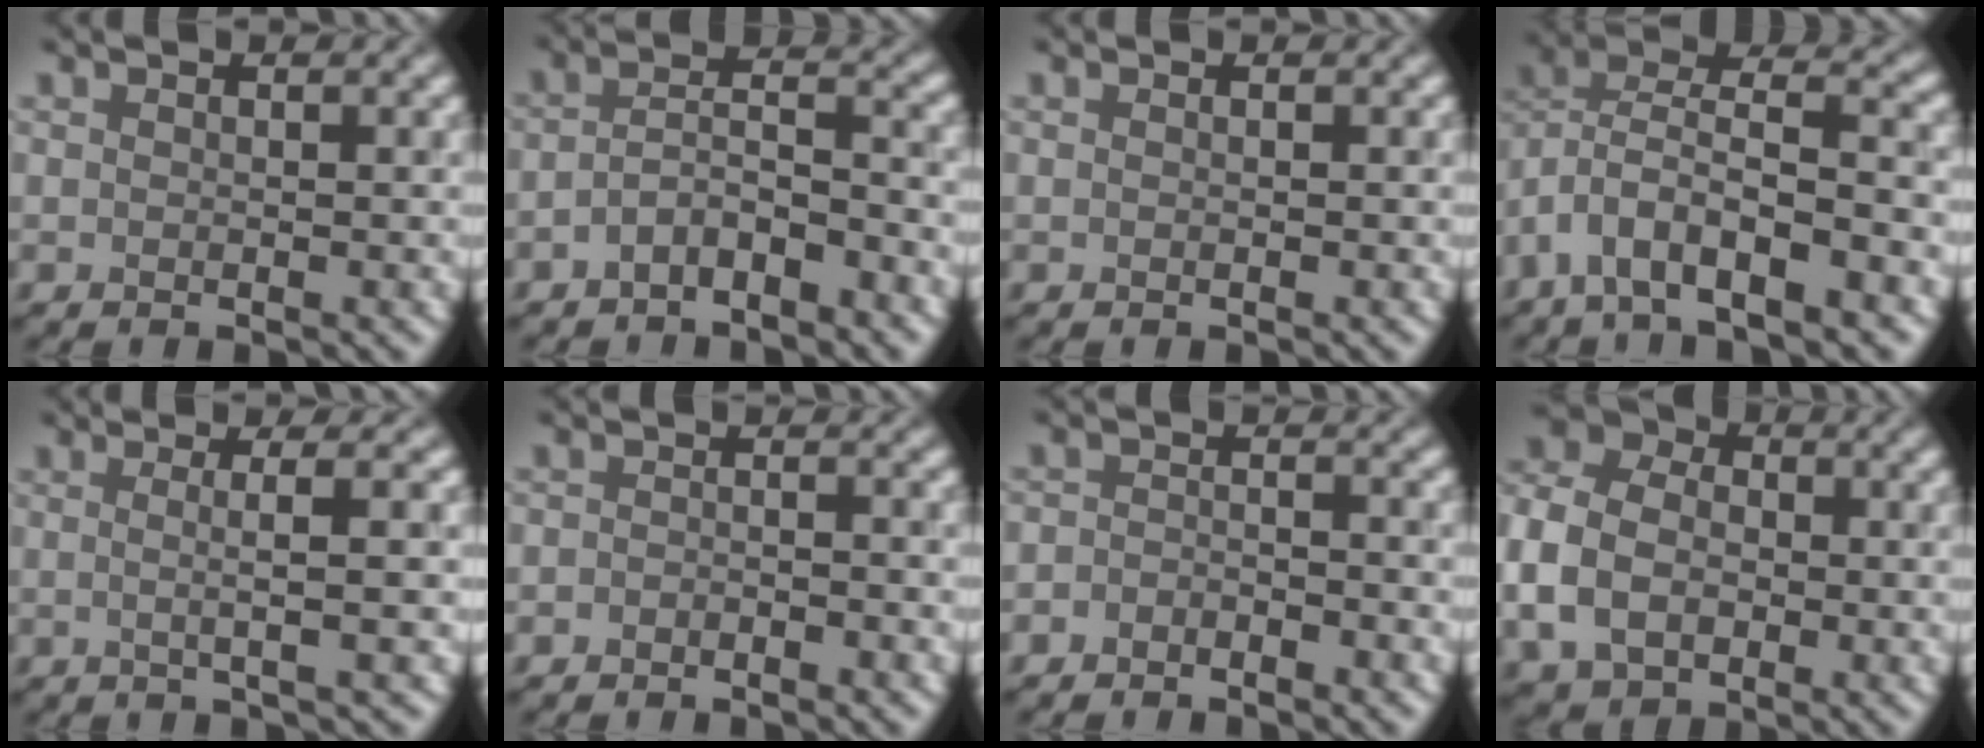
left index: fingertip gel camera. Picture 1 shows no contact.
{"total": 3.1, "force": [-2.3, 1.1, 1.8], "torque": [-0.037, 0.009, -0.042]}
{"total": 0.0}
{"total": 8.3, "force": [-4.2, 3.3, 6.3], "torque": [-0.116, 0.012, -0.074]}
{"total": 3.2, "force": [0.1, 0.9, 3.1], "torque": [-0.033, 0.002, -0.019]}
{"total": 1.4, "force": [-1.3, 0.3, 0.0], "torque": [0.000, 0.001, -0.021]}
{"total": 1.9, "force": [-1.8, 0.6, 0.0], "torque": [-0.001, 0.002, -0.032]}
{"total": 8.7, "force": [-1.9, 6.7, 5.2], "torque": [-0.136, -0.006, -0.036]}